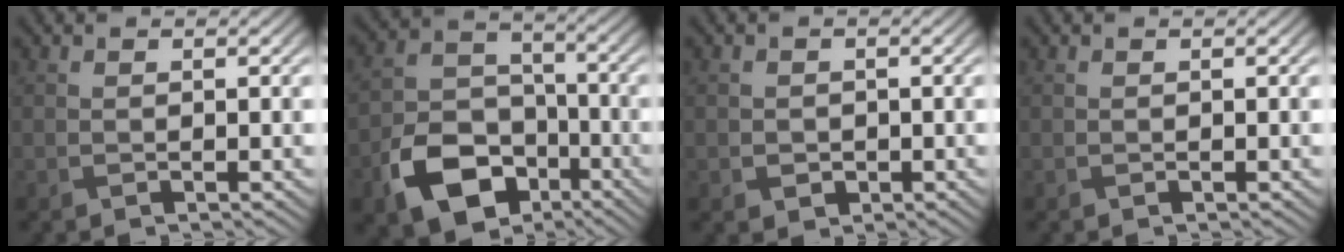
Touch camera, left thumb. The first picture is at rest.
{"total": 11.7, "force": [-6.1, 7.8, 6.3], "torque": [-0.140, -0.018, -0.119]}
{"total": 1.5, "force": [-0.3, 1.4, 0.4], "torque": [-0.008, -0.006, -0.008]}
{"total": 0.0}